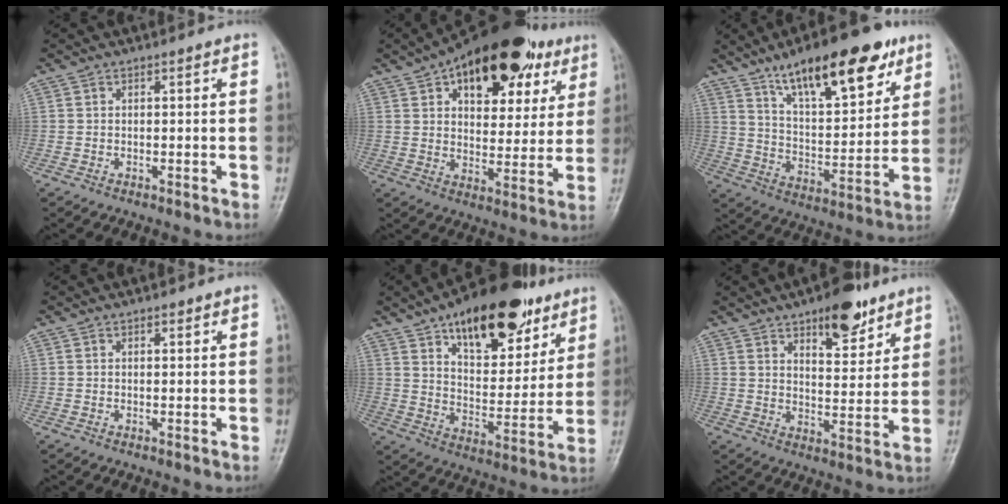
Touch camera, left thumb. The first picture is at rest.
{"total": 22.9, "force": [11.7, 12.3, 15.4], "torque": [-0.177, -0.007, 0.171]}
{"total": 20.2, "force": [12.4, 7.2, 14.2], "torque": [-0.182, -0.050, 0.208]}
{"total": 0.8, "force": [0.5, 0.4, 0.4], "torque": [-0.003, -0.002, 0.006]}
{"total": 22.9, "force": [13.4, 10.9, 15.1], "torque": [-0.183, -0.043, 0.214]}
{"total": 11.4, "force": [7.4, 4.7, 7.3], "torque": [-0.076, -0.043, 0.111]}